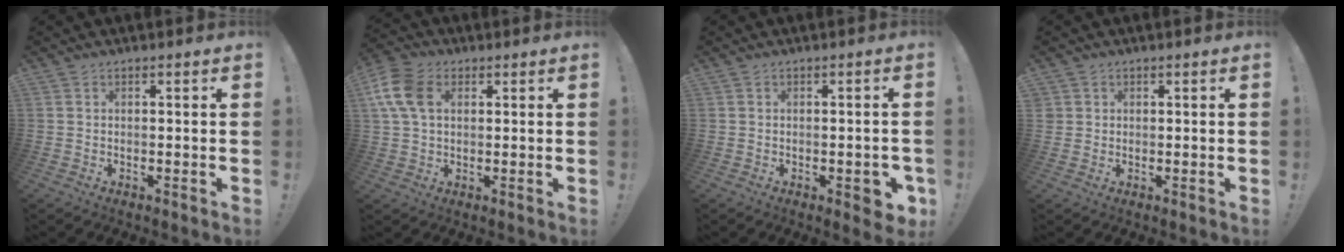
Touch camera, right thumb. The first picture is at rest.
{"total": 11.2, "force": [2.9, 7.8, 7.4], "torque": [-0.155, 0.006, 0.058]}
{"total": 4.9, "force": [-2.1, 1.9, 4.1], "torque": [-0.040, 0.004, -0.029]}
{"total": 1.5, "force": [0.6, 1.3, 0.2], "torque": [-0.001, -0.003, 0.013]}